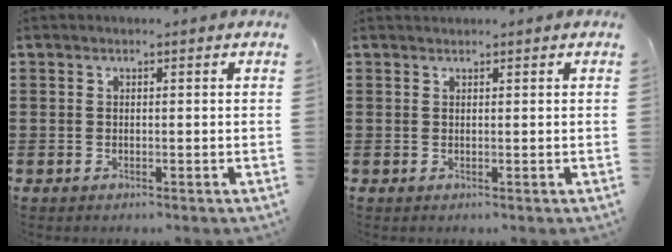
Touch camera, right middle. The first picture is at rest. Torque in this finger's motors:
{"motor_torque": [-0.25, -0.07, -0.05, -0.01]}